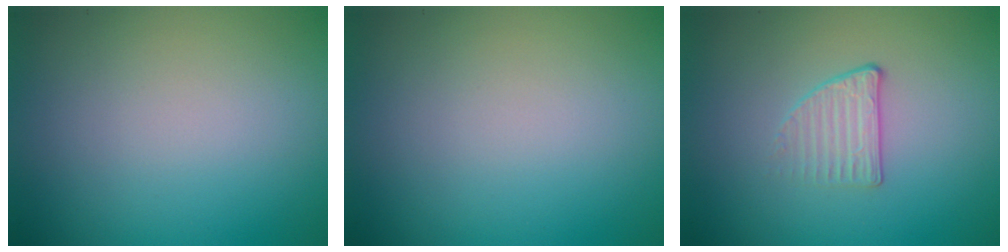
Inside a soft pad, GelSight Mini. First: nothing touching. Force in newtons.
{"total": 0.0}
{"total": 1.6, "press": 1.1, "slide": 1.1}